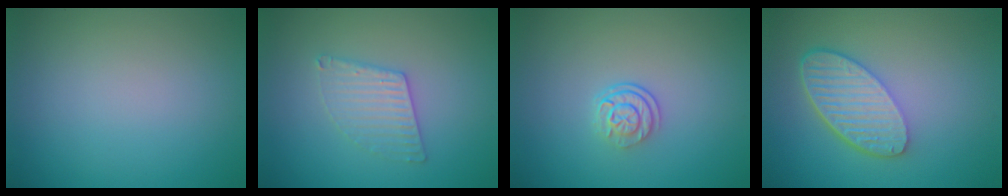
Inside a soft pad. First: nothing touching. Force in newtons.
{"total": 2.8, "press": 2.8, "slide": 0.3}
{"total": 2.5, "press": 1.8, "slide": 1.7}
{"total": 5.8, "press": 4.3, "slide": 3.9}